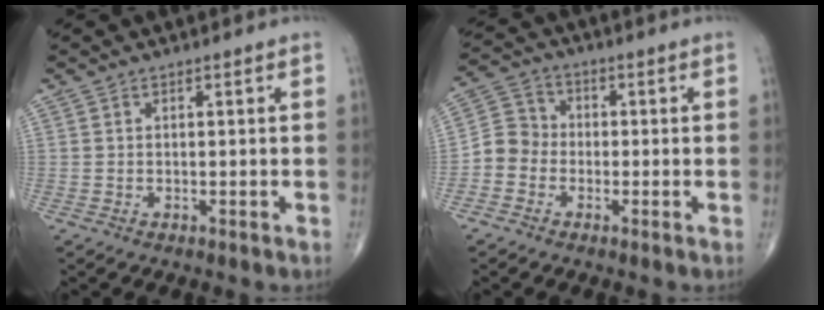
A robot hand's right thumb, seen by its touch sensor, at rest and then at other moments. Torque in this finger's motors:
{"motor_torque": [-0.02, 0.09, 0.16, -0.05, 0.04]}